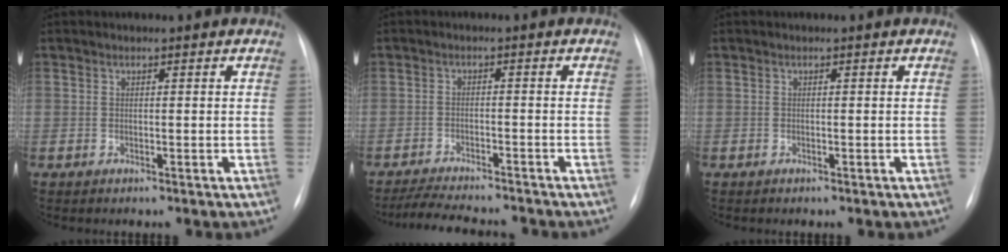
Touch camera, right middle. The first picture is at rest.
{"total": 10.1, "force": [-9.2, 1.4, 3.9], "torque": [-0.063, -0.007, -0.138]}
{"total": 0.6, "force": [-0.5, 0.2, 0.4], "torque": [-0.007, -0.002, -0.004]}